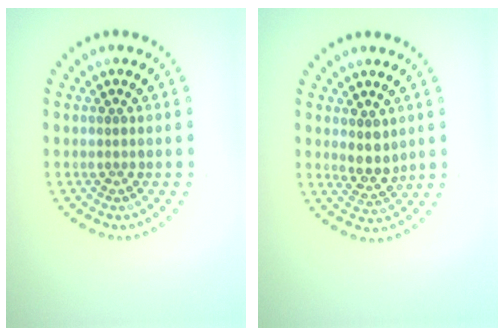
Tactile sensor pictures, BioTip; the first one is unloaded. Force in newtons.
{"total": 2.5, "press": 2.1, "slide": 1.2}